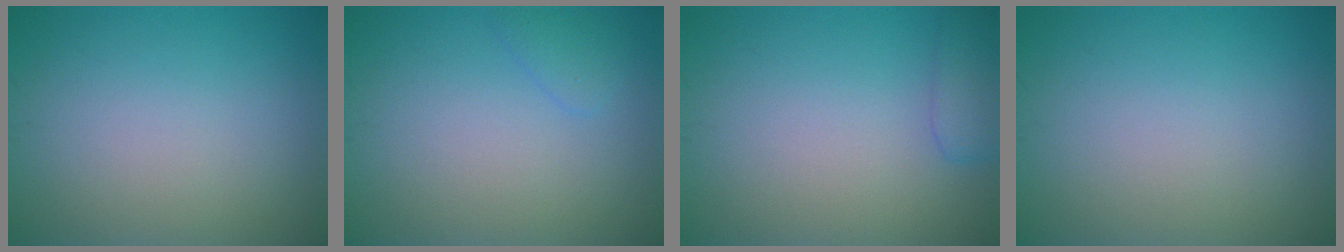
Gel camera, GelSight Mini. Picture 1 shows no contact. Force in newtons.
{"total": 1.2, "press": 1.2, "slide": 0.1}
{"total": 2.3, "press": 2.3, "slide": 0.2}
{"total": 0.0}